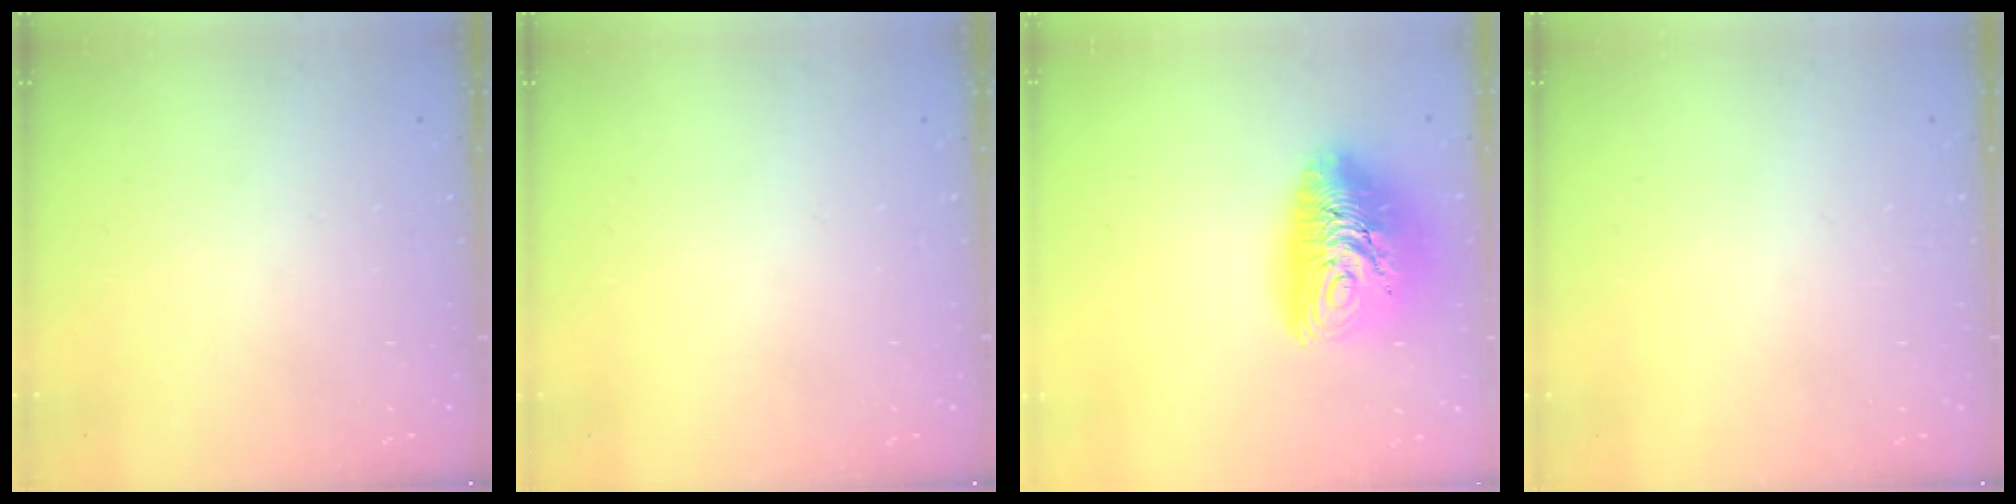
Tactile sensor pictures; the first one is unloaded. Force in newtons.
{"total": 0.0}
{"total": 16.5, "press": 16.4, "slide": 1.4}
{"total": 0.0}